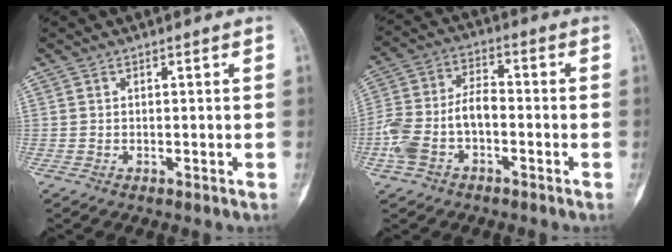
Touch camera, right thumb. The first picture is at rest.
{"total": 11.2, "force": [-3.0, 6.5, 8.5], "torque": [-0.184, 0.038, -0.062]}